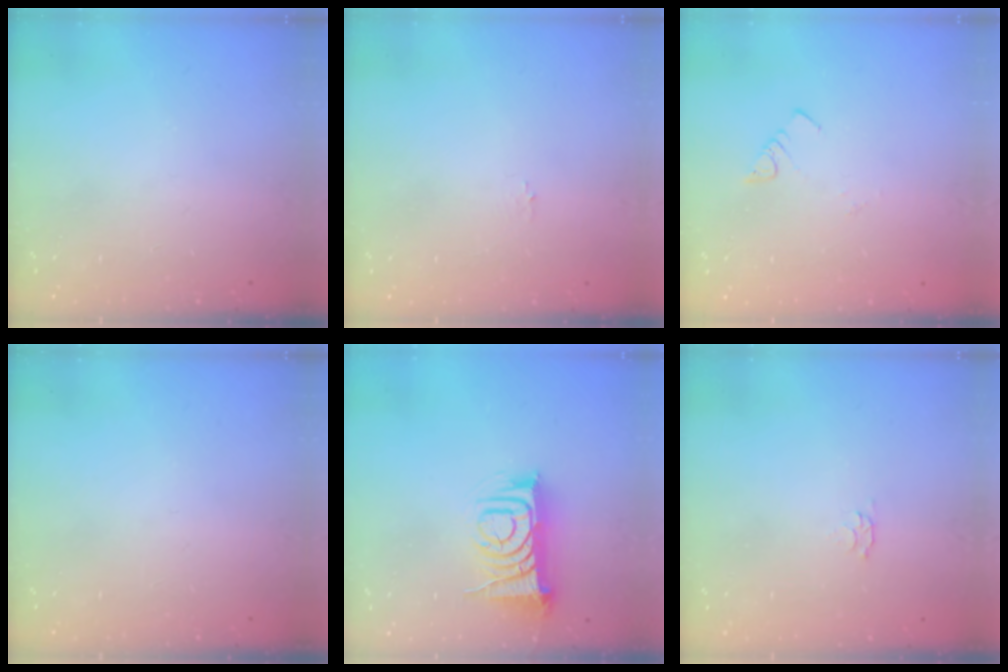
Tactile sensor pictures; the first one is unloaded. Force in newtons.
{"total": 0.8, "press": 0.8, "slide": 0.2}
{"total": 1.8, "press": 1.8, "slide": 0.2}
{"total": 0.0}
{"total": 10.2, "press": 10.1, "slide": 1.4}
{"total": 2.9, "press": 2.9, "slide": 0.4}